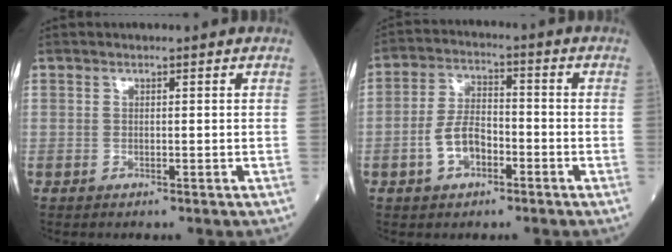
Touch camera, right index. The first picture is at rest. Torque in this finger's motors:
{"motor_torque": [0.24, -0.15, 0.61, 0.06]}